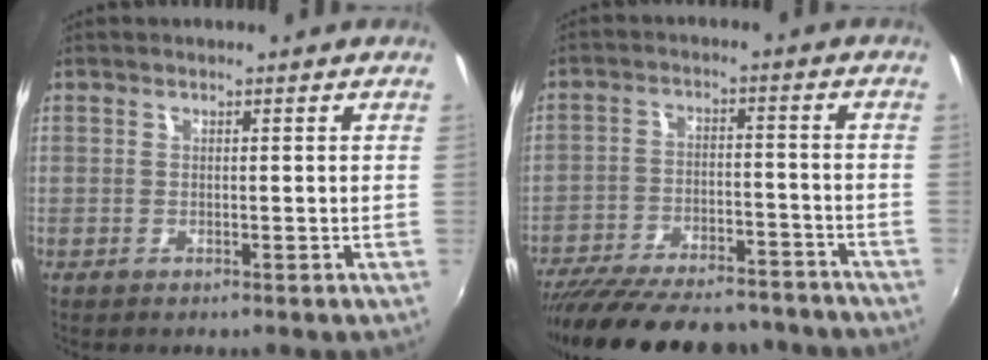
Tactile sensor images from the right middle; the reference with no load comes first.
{"total": 23.4, "force": [-20.2, 6.7, 9.6], "torque": [-0.192, -0.016, -0.280]}